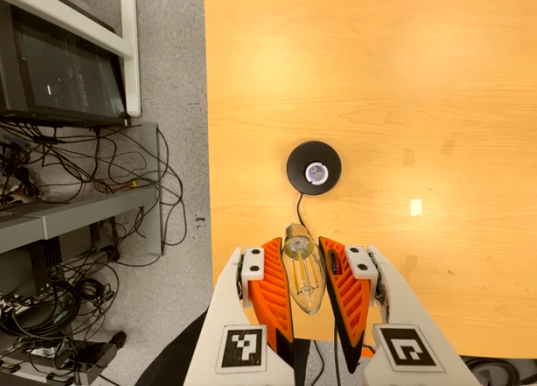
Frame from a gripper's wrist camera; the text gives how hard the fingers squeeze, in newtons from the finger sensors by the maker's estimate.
{"total": 19.5, "left": 21.3, "right": 17.8}